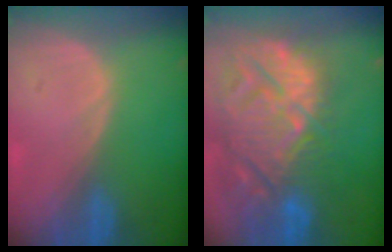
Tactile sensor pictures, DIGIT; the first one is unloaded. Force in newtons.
{"total": 15.2, "press": 13.1, "slide": 7.8}